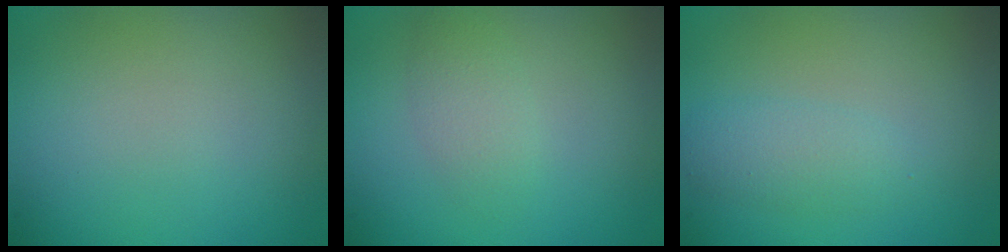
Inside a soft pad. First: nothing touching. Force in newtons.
{"total": 1.9, "press": 1.9, "slide": 0.1}
{"total": 2.2, "press": 2.2, "slide": 0.0}